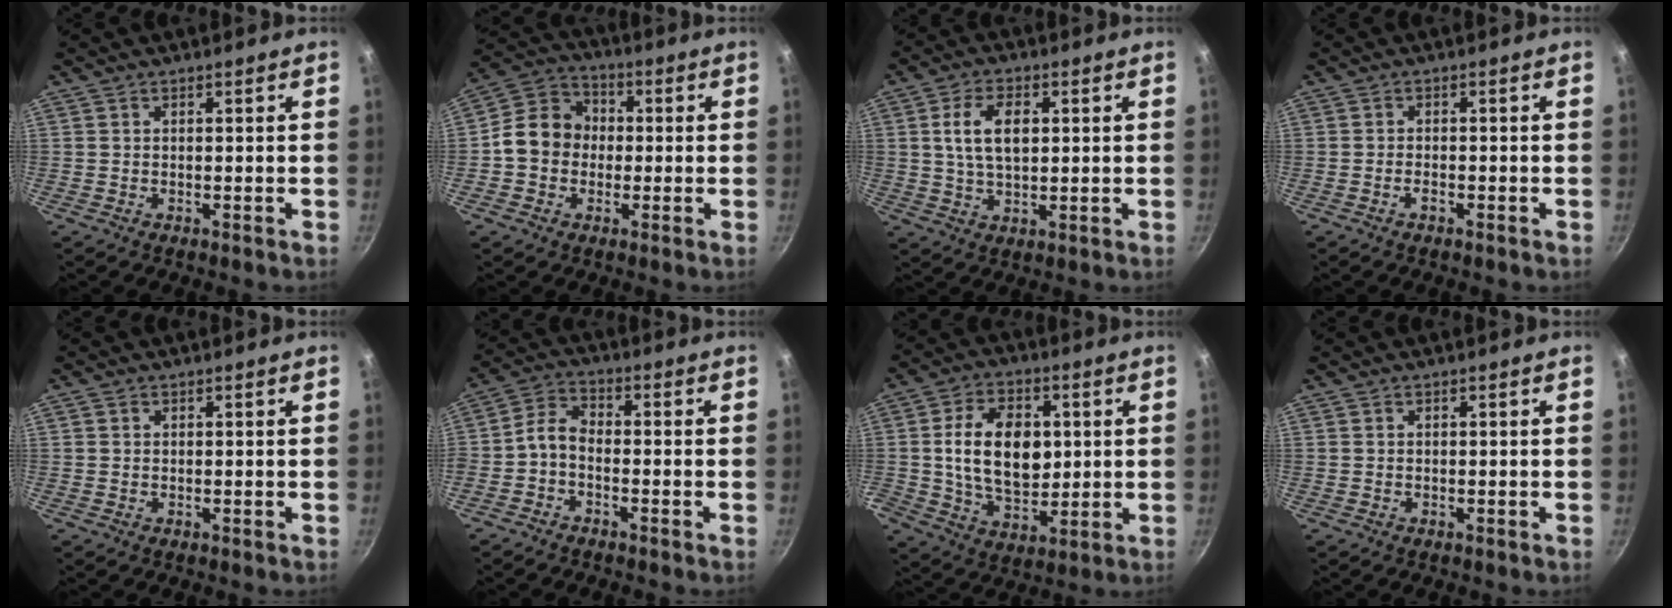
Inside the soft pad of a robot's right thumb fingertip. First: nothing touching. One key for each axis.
{"total": 10.5, "fx": -0.7, "fy": 9.1, "fz": 5.3, "tx": -0.058, "ty": 0.027, "tz": -0.034}
{"total": 8.6, "fx": 1.7, "fy": 4.9, "fz": 6.9, "tx": -0.114, "ty": 0.004, "tz": 0.031}
{"total": 1.4, "fx": -0.8, "fy": 0.6, "fz": 0.9, "tx": -0.022, "ty": 0.009, "tz": -0.018}
{"total": 0.5, "fx": 0.2, "fy": 0.5, "fz": 0.1, "tx": -0.001, "ty": 0.002, "tz": 0.001}
{"total": 4.7, "fx": -2.1, "fy": 2.5, "fz": 3.3, "tx": -0.075, "ty": 0.033, "tz": -0.054}
{"total": 14.6, "fx": 1.6, "fy": 9.7, "fz": 10.8, "tx": -0.159, "ty": -0.004, "tz": 0.029}
{"total": 0.0}